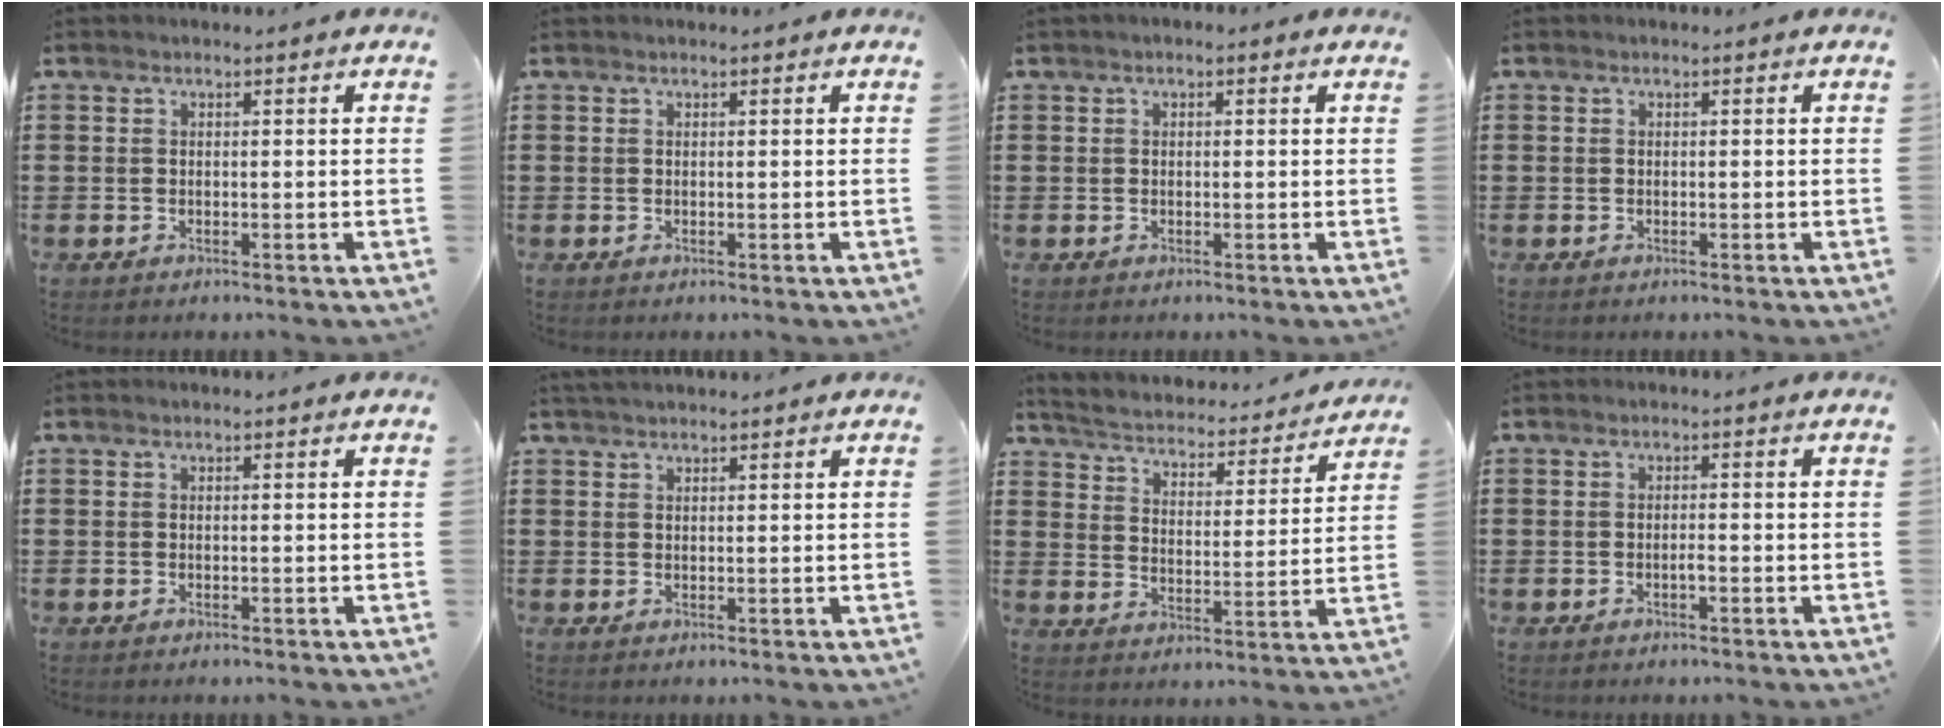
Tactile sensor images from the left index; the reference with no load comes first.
{"total": 0.0}
{"total": 0.6, "force": [0.1, 0.5, 0.4], "torque": [-0.008, 0.005, 0.002]}
{"total": 0.0}
{"total": 0.0}
{"total": 1.4, "force": [1.4, 0.1, 0.4], "torque": [-0.009, 0.000, 0.027]}
{"total": 3.1, "force": [3.1, 0.0, 0.3], "torque": [-0.027, -0.030, 0.042]}
{"total": 1.0, "force": [-0.3, 0.2, 0.9], "torque": [-0.018, -0.003, -0.005]}